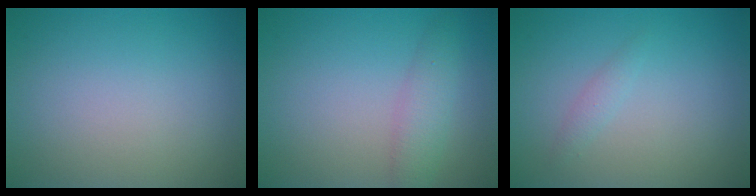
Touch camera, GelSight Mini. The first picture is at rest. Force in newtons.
{"total": 2.5, "press": 2.5, "slide": 0.0}
{"total": 0.9, "press": 0.9, "slide": 0.1}